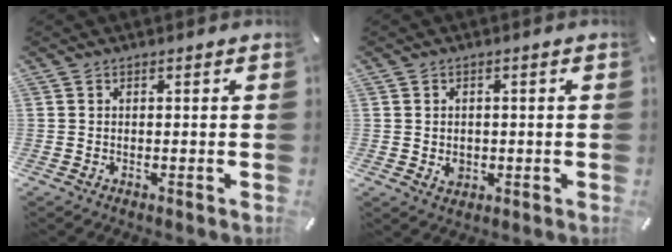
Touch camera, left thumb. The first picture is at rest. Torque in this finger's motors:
{"motor_torque": [0.05, -0.13, 0.12, 0.14, 0.01]}